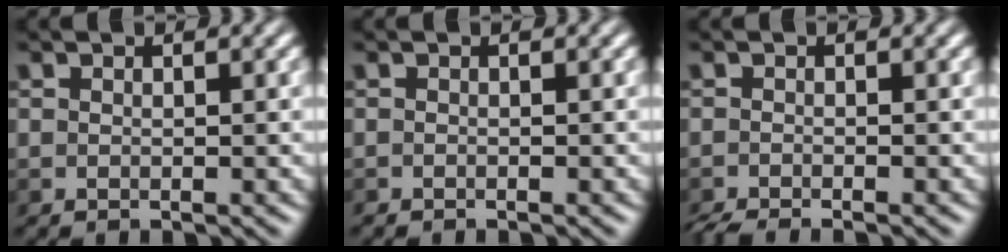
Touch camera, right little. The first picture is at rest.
{"total": 0.0}
{"total": 2.5, "force": [-2.0, 0.7, 1.2], "torque": [-0.023, -0.006, -0.033]}